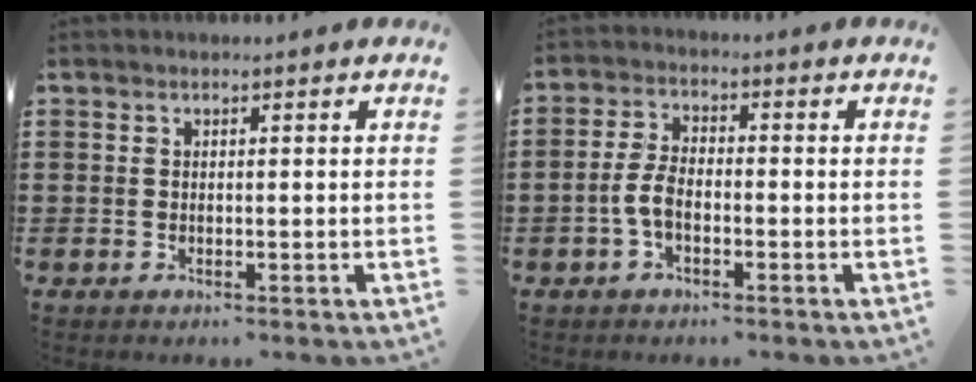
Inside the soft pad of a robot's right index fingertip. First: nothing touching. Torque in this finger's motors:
{"motor_torque": [1.07, 1.07, 0.09, 0.05]}